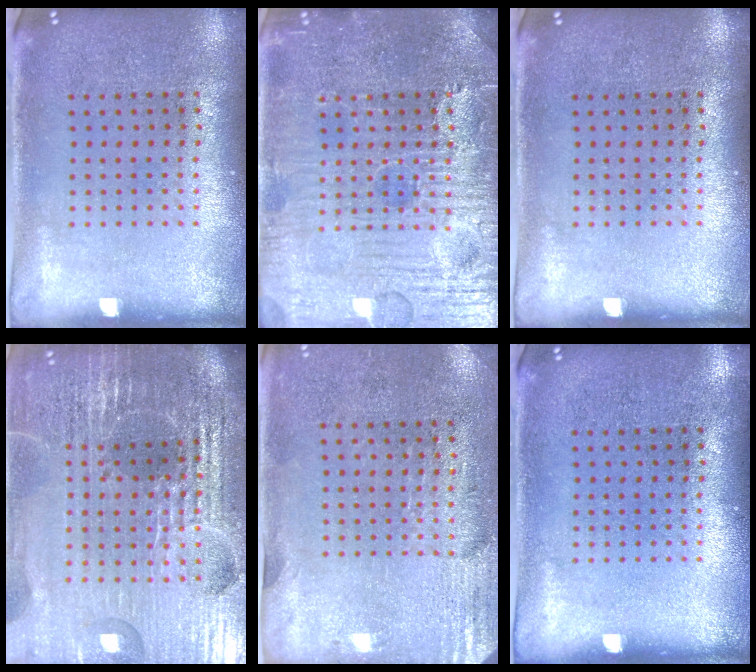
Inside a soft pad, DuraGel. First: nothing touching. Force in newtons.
{"total": 4.7, "press": 4.6, "slide": 0.4}
{"total": 0.0}
{"total": 6.8, "press": 5.9, "slide": 3.4}
{"total": 2.8, "press": 2.5, "slide": 1.4}
{"total": 0.0}